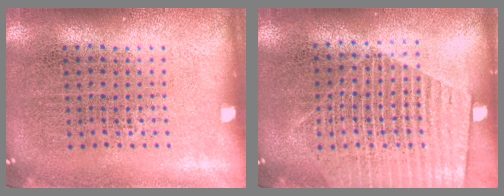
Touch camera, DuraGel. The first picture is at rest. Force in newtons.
{"total": 1.7, "press": 1.5, "slide": 0.8}